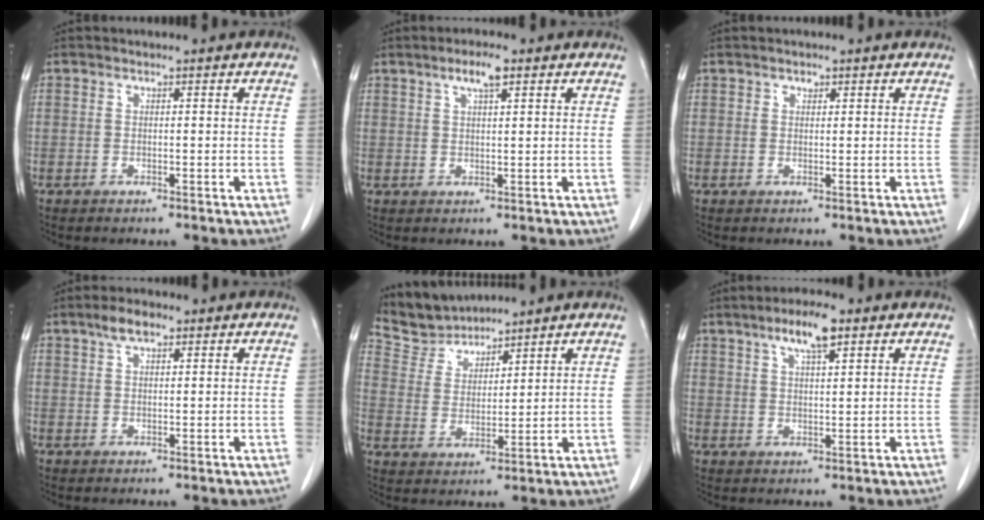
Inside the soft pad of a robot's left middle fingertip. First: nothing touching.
{"total": 3.5, "force": [2.0, 0.5, 2.8], "torque": [-0.056, 0.003, 0.036]}
{"total": 0.8, "force": [0.5, 0.5, 0.3], "torque": [-0.005, -0.004, 0.007]}
{"total": 3.3, "force": [2.1, 1.2, 2.2], "torque": [-0.048, 0.008, 0.040]}
{"total": 6.7, "force": [6.6, 1.1, -0.5], "torque": [-0.003, 0.012, 0.142]}
{"total": 5.9, "force": [3.6, 1.0, 4.5], "torque": [-0.087, 0.005, 0.060]}